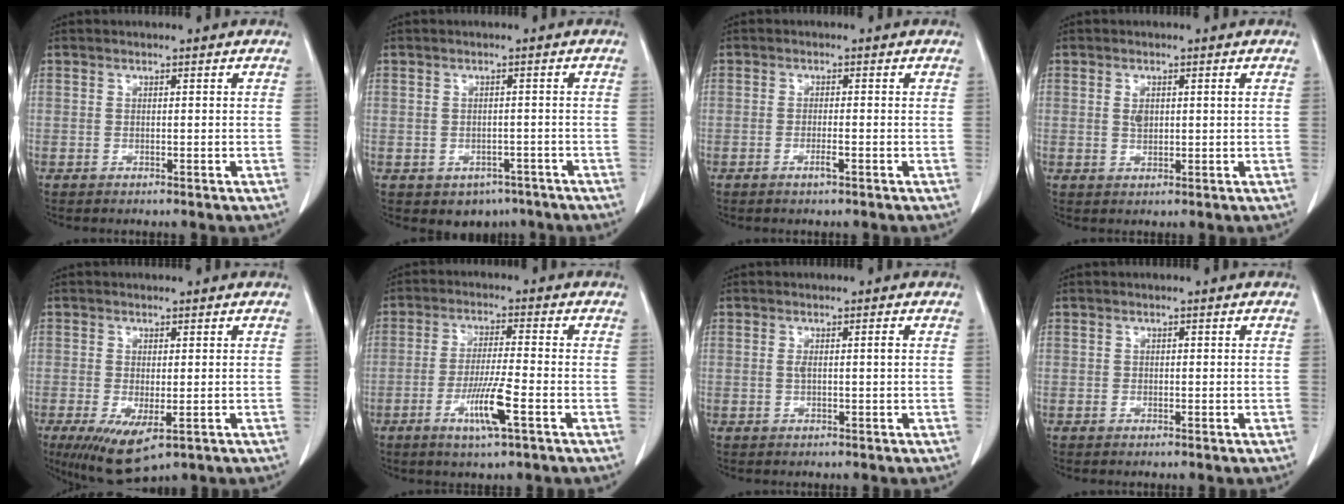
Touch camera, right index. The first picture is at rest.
{"total": 3.9, "force": [-2.4, 3.0, 1.0], "torque": [-0.005, 0.007, -0.023]}
{"total": 1.6, "force": [-0.8, 0.0, 1.3], "torque": [-0.026, -0.001, -0.015]}
{"total": 2.2, "force": [0.5, 1.0, 1.9], "torque": [-0.037, 0.003, 0.012]}
{"total": 7.8, "force": [-3.4, 2.8, 6.5], "torque": [-0.112, -0.024, -0.045]}
{"total": 7.5, "force": [-3.2, -0.1, 6.7], "torque": [-0.128, -0.014, -0.058]}
{"total": 1.5, "force": [0.2, 0.0, 1.5], "torque": [-0.030, 0.004, 0.005]}
{"total": 0.0}